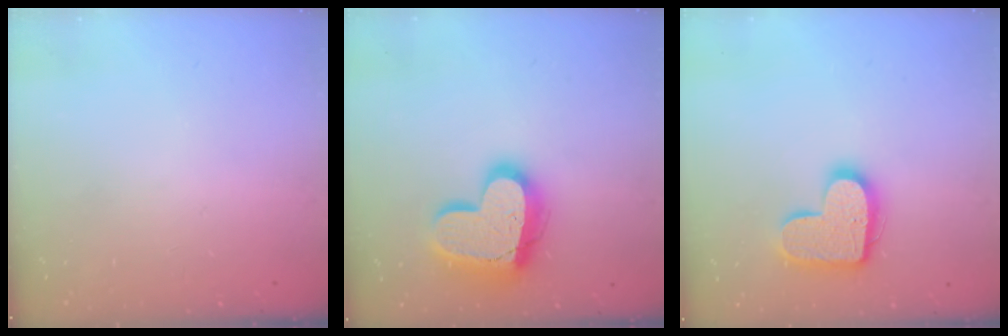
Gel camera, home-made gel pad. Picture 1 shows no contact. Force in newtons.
{"total": 19.3, "press": 19.2, "slide": 2.0}
{"total": 14.9, "press": 14.9, "slide": 1.0}